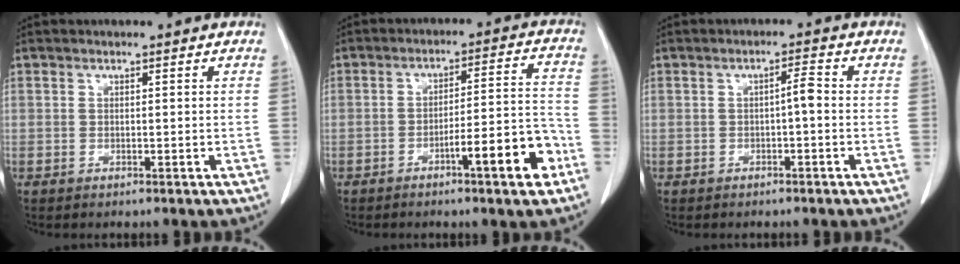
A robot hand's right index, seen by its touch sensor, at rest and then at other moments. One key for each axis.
{"total": 10.0, "fx": -5.0, "fy": 0.9, "fz": 8.6, "tx": -0.118, "ty": 0.017, "tz": -0.070}
{"total": 2.1, "fx": -0.4, "fy": 0.2, "fz": 2.0, "tx": -0.030, "ty": 0.005, "tz": -0.009}